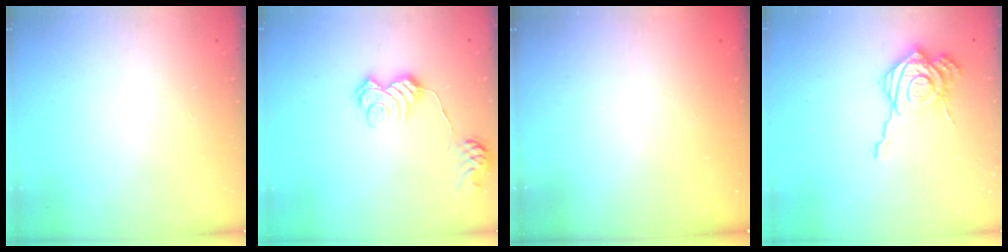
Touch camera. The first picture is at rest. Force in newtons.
{"total": 11.4, "press": 11.4, "slide": 0.5}
{"total": 2.5, "press": 2.4, "slide": 0.8}
{"total": 15.0, "press": 14.8, "slide": 1.8}